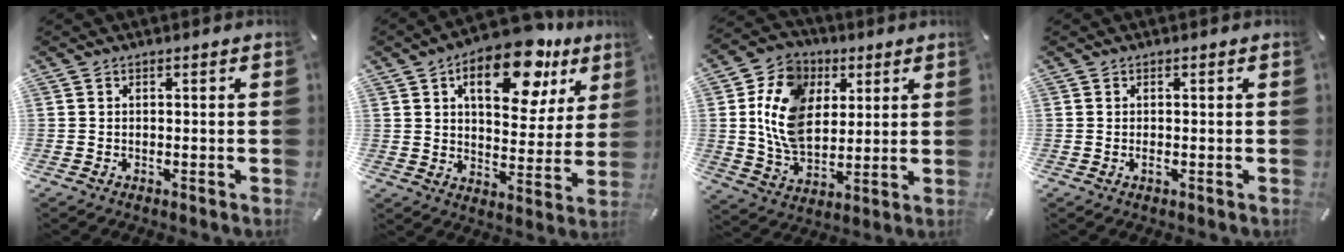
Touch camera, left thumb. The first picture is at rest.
{"total": 18.0, "force": [10.0, 9.3, 11.7], "torque": [-0.157, -0.049, 0.161]}
{"total": 14.0, "force": [3.3, 10.9, 8.1], "torque": [-0.181, -0.001, 0.059]}
{"total": 1.1, "force": [-0.2, 0.3, 1.0], "torque": [-0.020, -0.002, -0.003]}